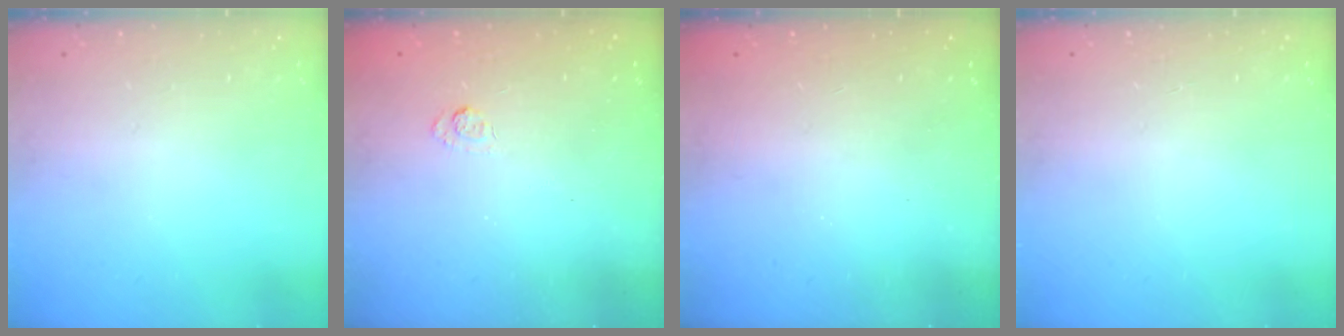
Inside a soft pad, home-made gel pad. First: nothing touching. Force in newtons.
{"total": 2.6, "press": 2.2, "slide": 1.4}
{"total": 2.5, "press": 2.4, "slide": 0.8}
{"total": 0.0}